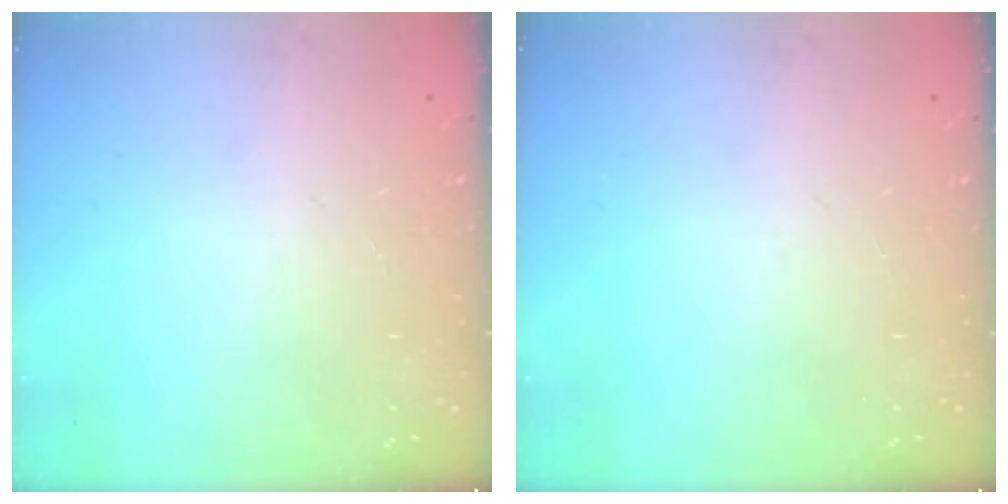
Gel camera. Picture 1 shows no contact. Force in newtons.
{"total": 0.0}